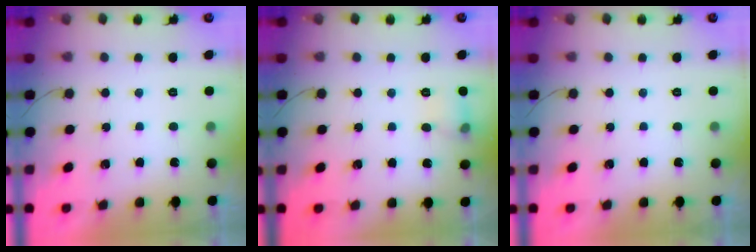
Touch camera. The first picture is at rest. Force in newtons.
{"total": 7.5, "press": 7.3, "slide": 1.8}
{"total": 0.0}